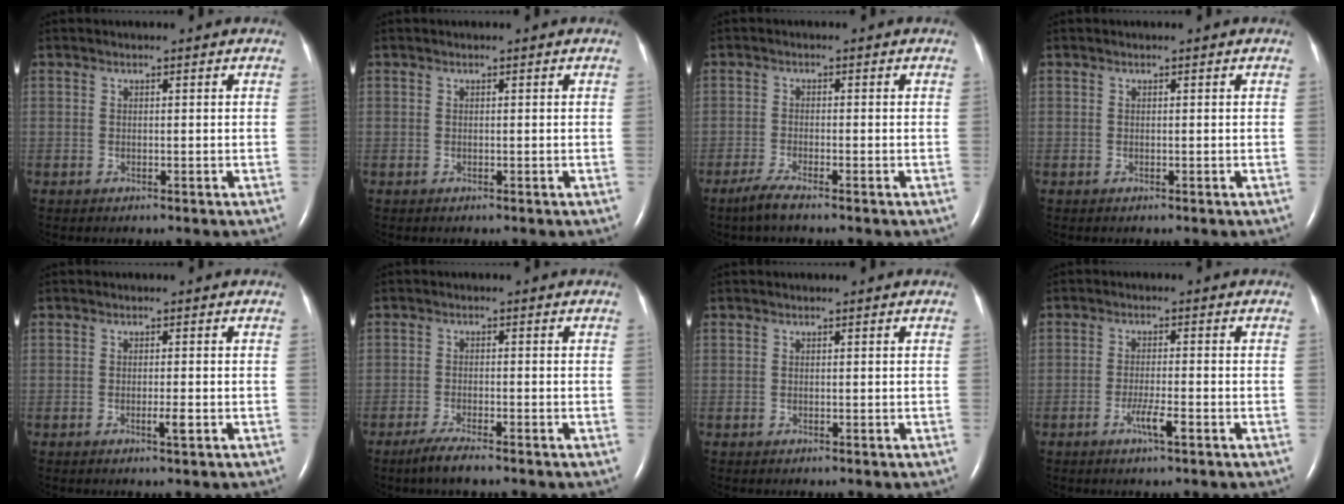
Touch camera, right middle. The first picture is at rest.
{"total": 0.0}
{"total": 2.8, "force": [-2.2, -0.1, 1.8], "torque": [-0.051, -0.008, -0.046]}
{"total": 0.0}
{"total": 1.5, "force": [-0.6, -0.1, 1.4], "torque": [-0.028, -0.004, -0.010]}
{"total": 3.7, "force": [-2.8, 0.2, 2.4], "torque": [-0.056, -0.009, -0.051]}
{"total": 0.0}
{"total": 3.3, "force": [-1.7, 0.0, 2.8], "torque": [-0.057, -0.003, -0.032]}